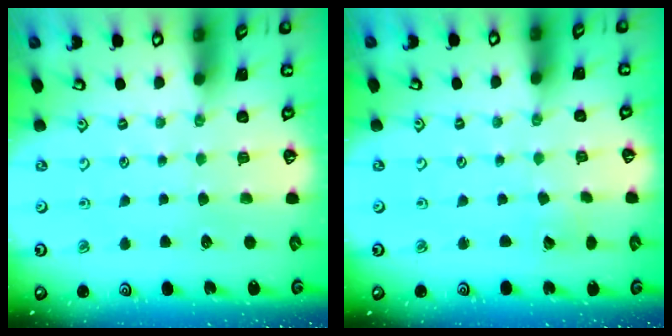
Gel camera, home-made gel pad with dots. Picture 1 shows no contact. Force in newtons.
{"total": 2.7, "press": 2.6, "slide": 0.4}